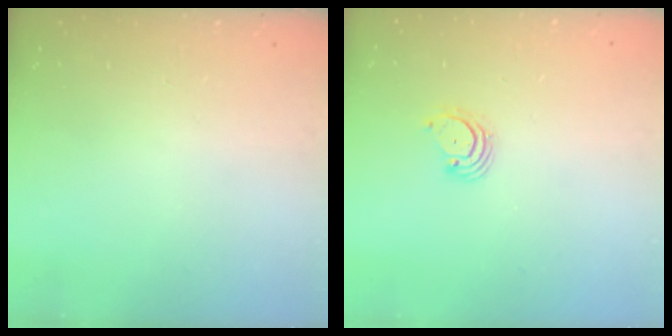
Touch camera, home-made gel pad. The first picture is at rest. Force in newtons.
{"total": 3.1, "press": 3.1, "slide": 0.3}